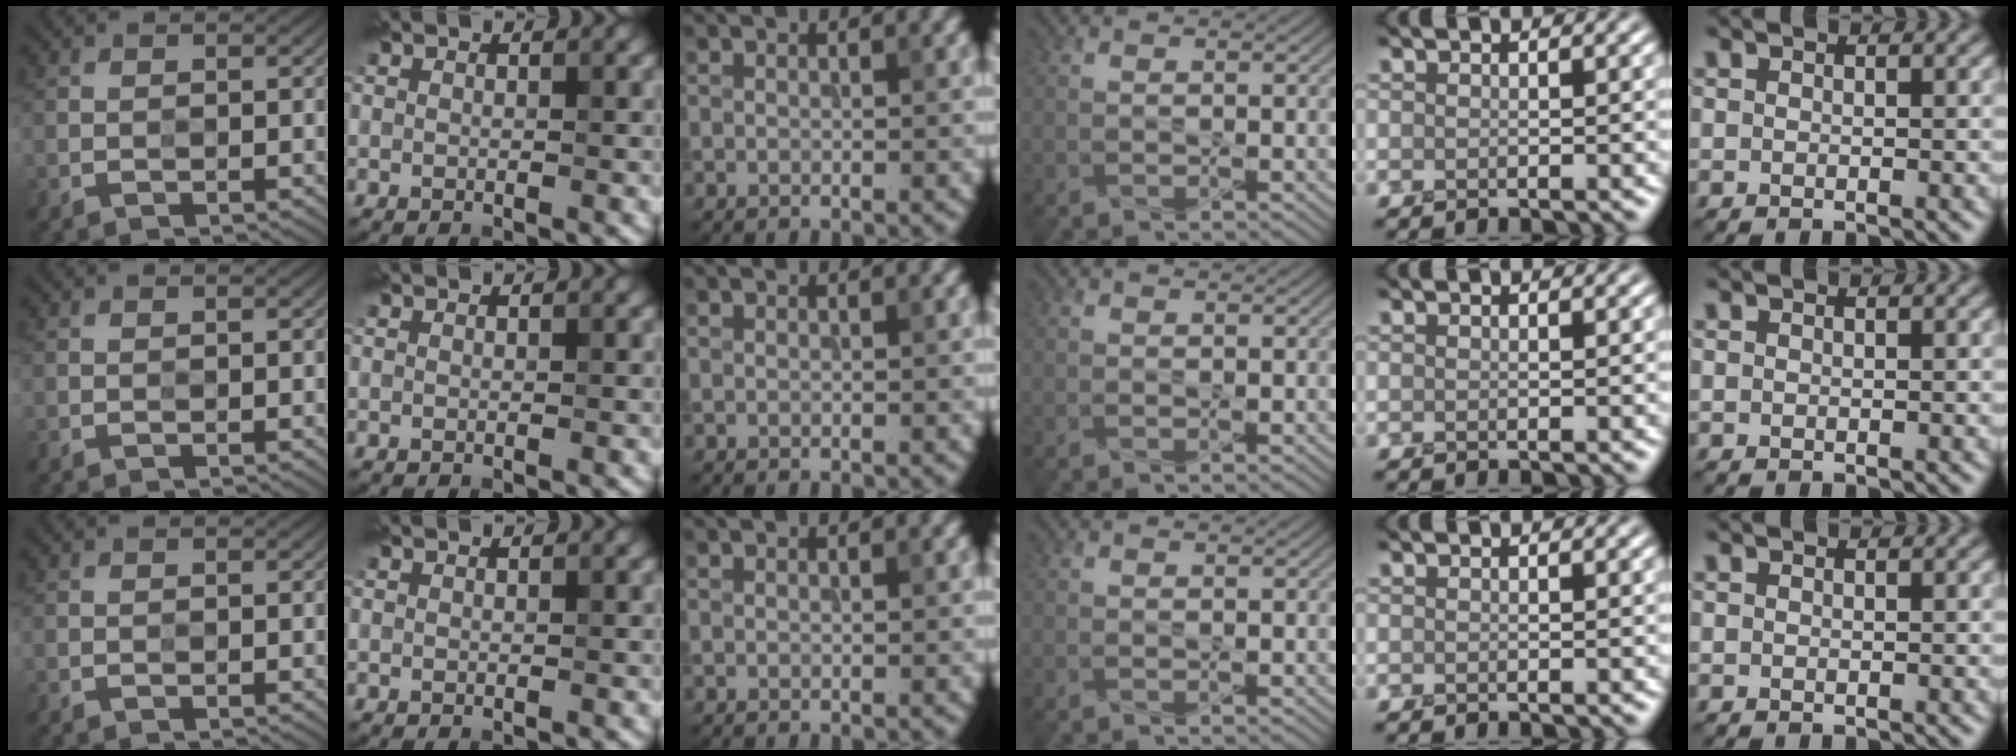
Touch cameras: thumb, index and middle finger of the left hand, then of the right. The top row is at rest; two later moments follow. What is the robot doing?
{"motion": "squeeze", "object": "stress ball aka squeeze ball"}